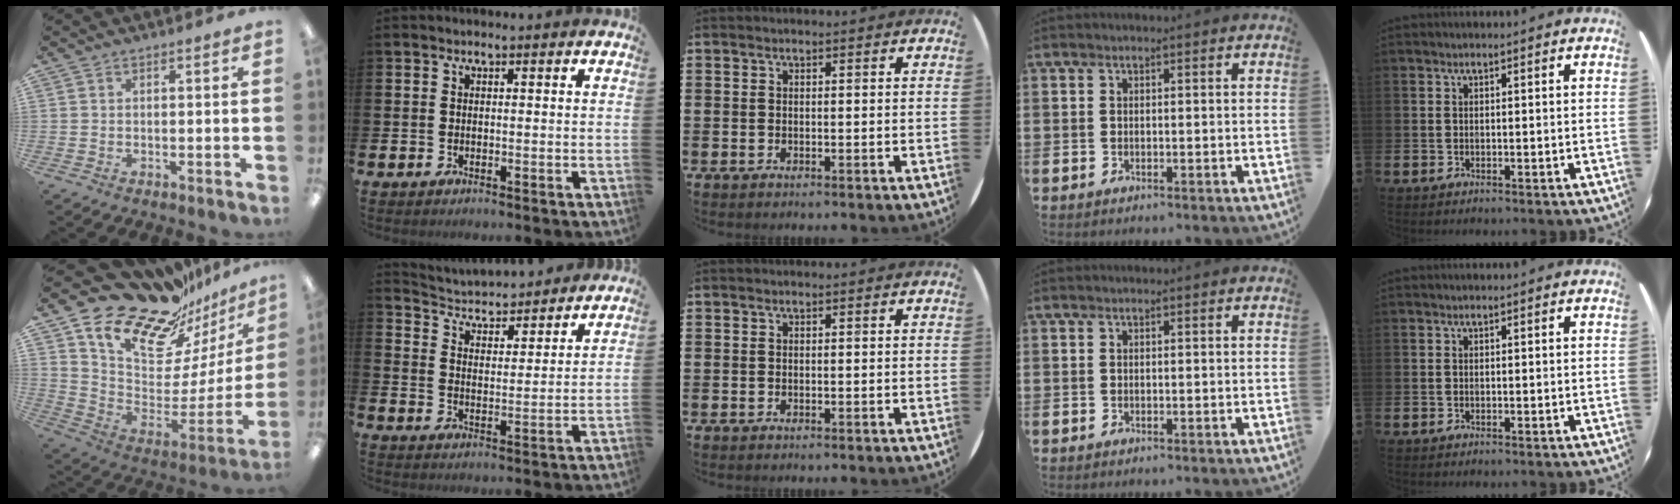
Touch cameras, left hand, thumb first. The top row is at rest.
{"thumb": {"total": 21.4, "force": [18.2, 8.3, 7.5], "torque": [-0.135, -0.139, 0.324]}, "index": {"total": 4.2, "force": [4.0, 1.1, 0.4], "torque": [-0.033, -0.040, 0.064]}}